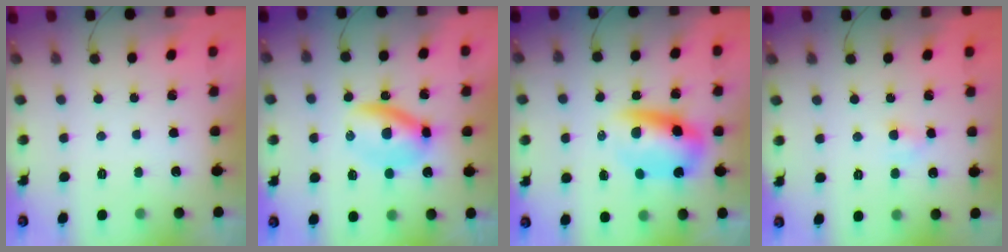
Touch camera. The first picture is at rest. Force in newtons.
{"total": 6.2, "press": 6.2, "slide": 0.6}
{"total": 9.2, "press": 9.0, "slide": 2.2}
{"total": 3.0, "press": 2.8, "slide": 1.0}